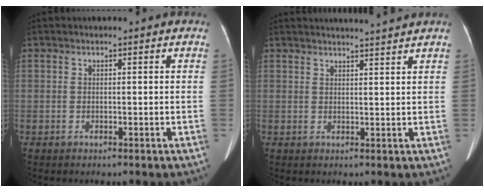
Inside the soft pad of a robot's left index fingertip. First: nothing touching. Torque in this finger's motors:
{"motor_torque": [0.82, -1.32, 0.04, 0.01]}